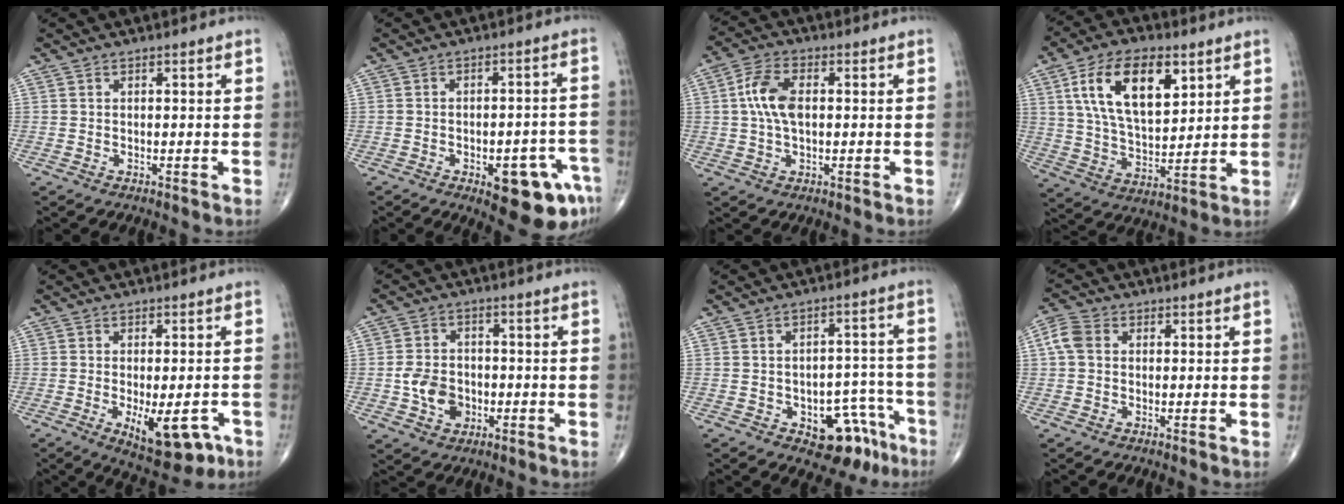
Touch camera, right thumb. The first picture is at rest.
{"total": 13.1, "force": [-6.3, 5.1, 10.2], "torque": [-0.098, 0.036, -0.071]}
{"total": 7.7, "force": [0.9, 4.1, 6.5], "torque": [-0.135, 0.013, 0.012]}
{"total": 16.8, "force": [6.7, 8.4, 12.9], "torque": [-0.207, -0.019, 0.124]}
{"total": 11.1, "force": [-4.1, 4.8, 9.1], "torque": [-0.113, -0.002, -0.048]}
{"total": 7.3, "force": [-1.7, 5.6, 4.3], "torque": [-0.057, 0.010, -0.029]}
{"total": 11.6, "force": [-6.1, 6.6, 7.3], "torque": [-0.048, 0.055, -0.074]}
{"total": 4.5, "force": [0.6, 3.5, 2.8], "torque": [-0.063, 0.014, 0.005]}